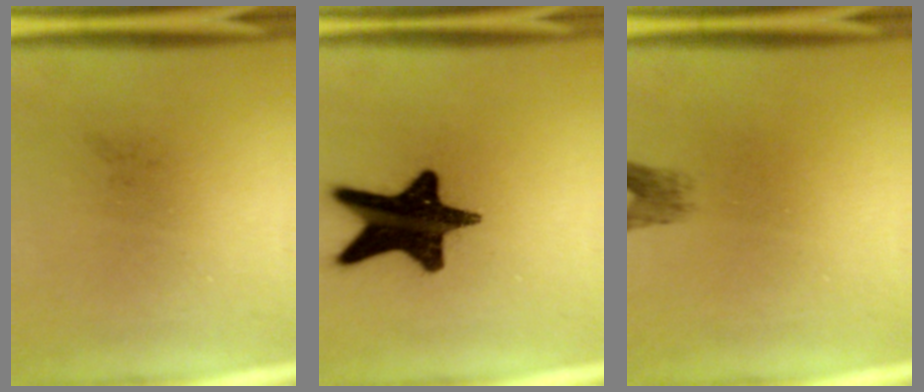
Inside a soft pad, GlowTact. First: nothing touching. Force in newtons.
{"total": 17.7}
{"total": 2.0}